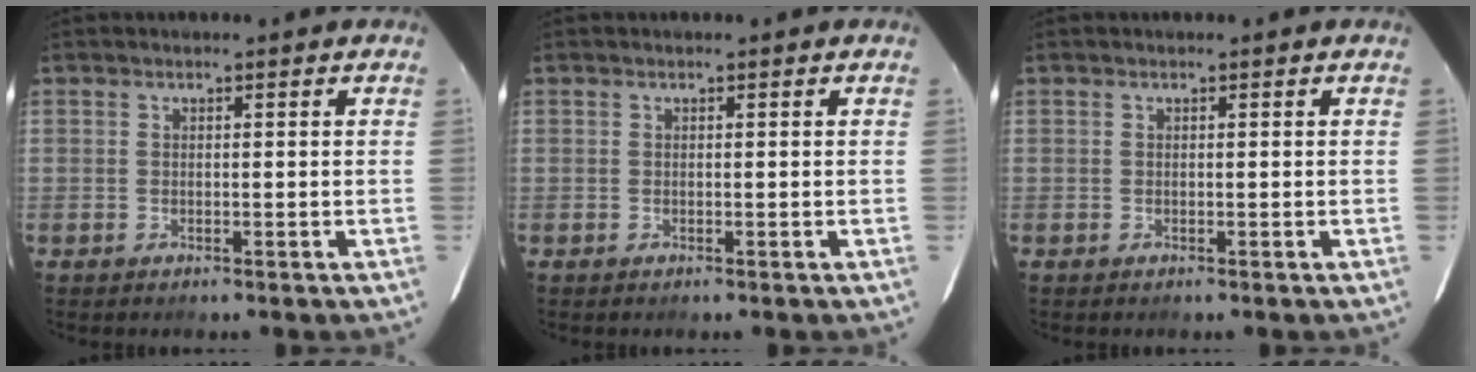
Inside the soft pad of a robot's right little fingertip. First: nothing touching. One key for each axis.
{"total": 0.0}
{"total": 0.0}